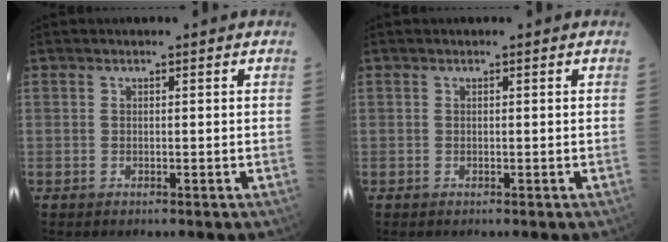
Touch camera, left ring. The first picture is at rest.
{"total": 0.0}